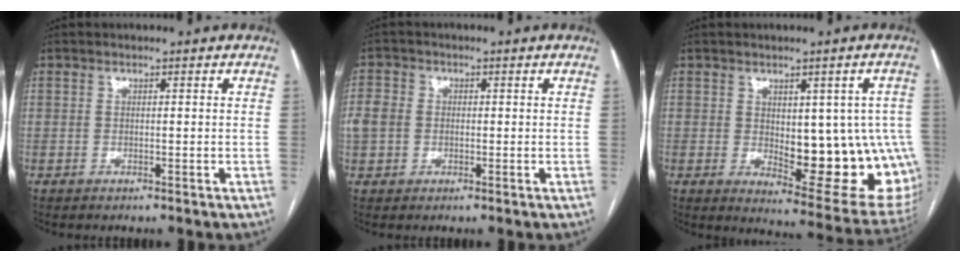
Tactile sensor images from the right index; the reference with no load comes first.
{"total": 4.1, "force": [-0.1, 3.6, 2.0], "torque": [-0.055, 0.015, -0.002]}
{"total": 16.6, "force": [-1.3, 6.6, 15.2], "torque": [-0.133, 0.007, 0.008]}